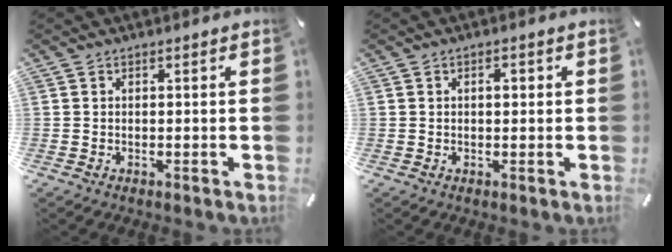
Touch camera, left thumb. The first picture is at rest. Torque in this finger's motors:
{"motor_torque": [0.56, 0.64, 0.49, -0.14, 0.00]}